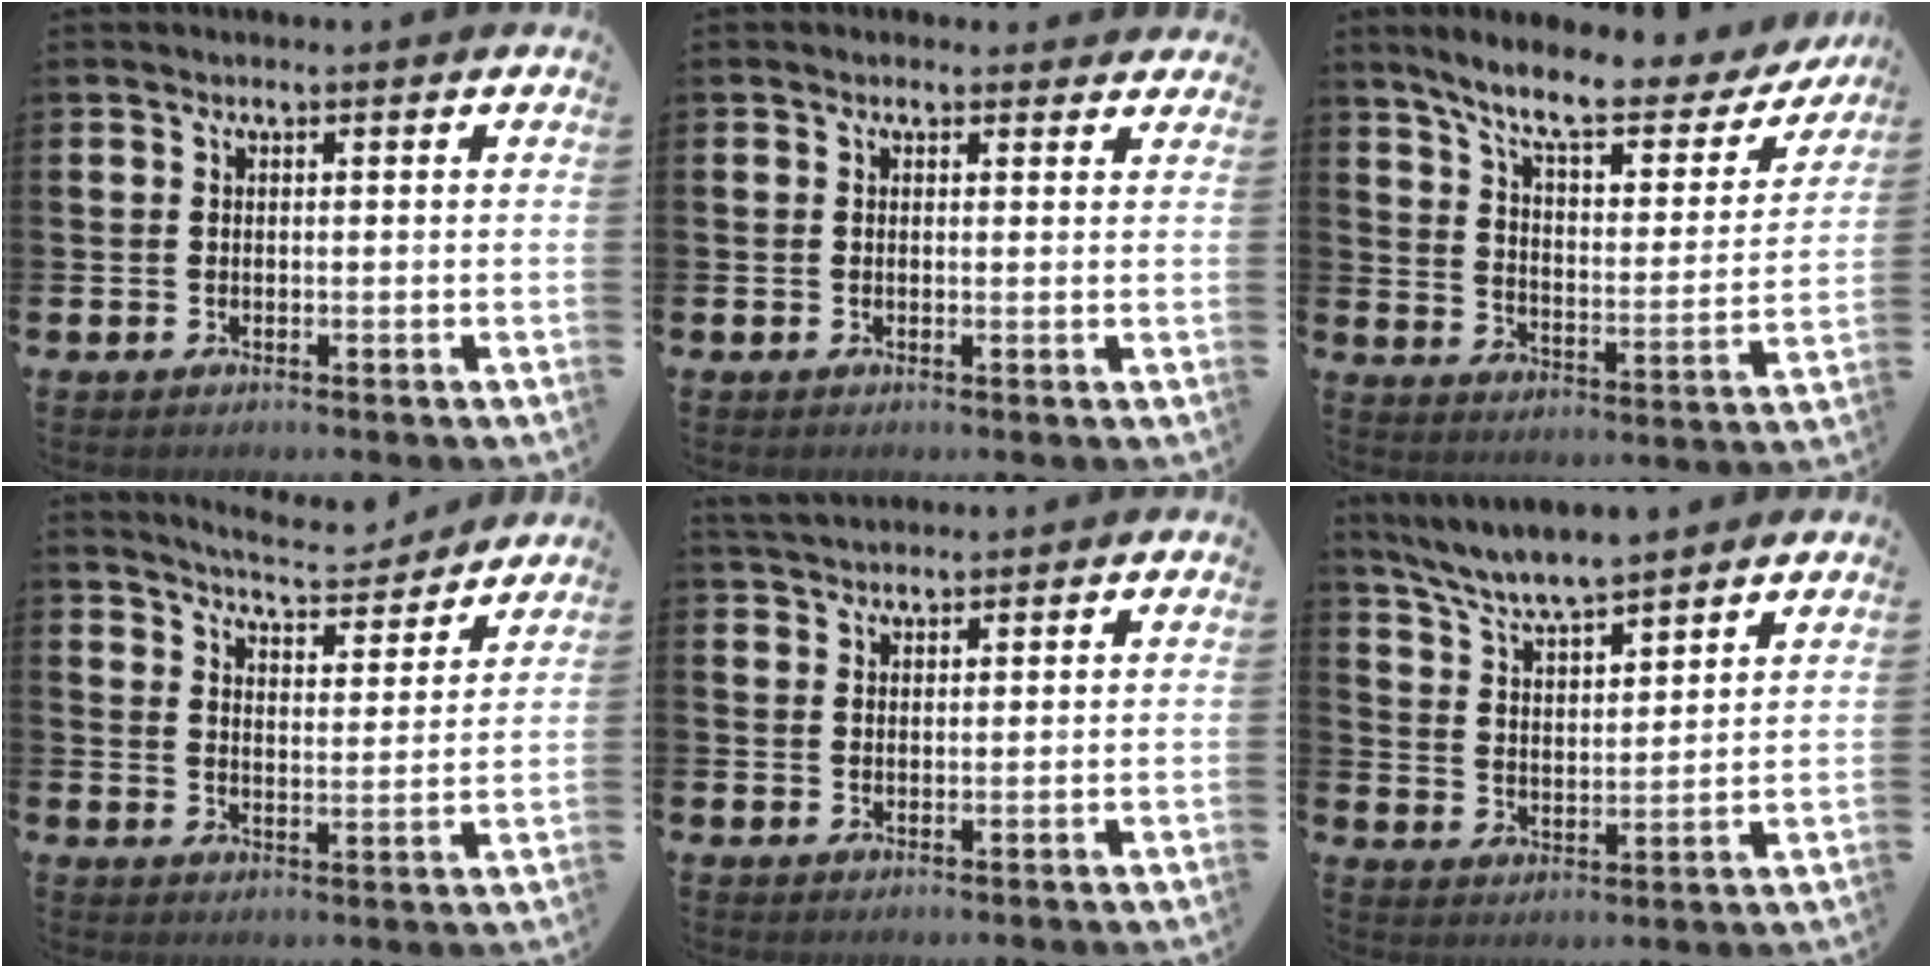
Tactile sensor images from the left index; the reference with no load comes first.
{"total": 0.9, "force": [0.7, 0.5, 0.1], "torque": [0.009, 0.002, 0.010]}
{"total": 9.4, "force": [7.9, 2.2, 4.5], "torque": [-0.115, -0.049, 0.131]}
{"total": 5.8, "force": [5.7, 0.3, 0.8], "torque": [-0.035, -0.042, 0.099]}
{"total": 2.7, "force": [2.6, 0.6, 0.4], "torque": [-0.010, -0.006, 0.048]}
{"total": 6.9, "force": [6.6, 0.7, 2.0], "torque": [-0.065, -0.037, 0.117]}